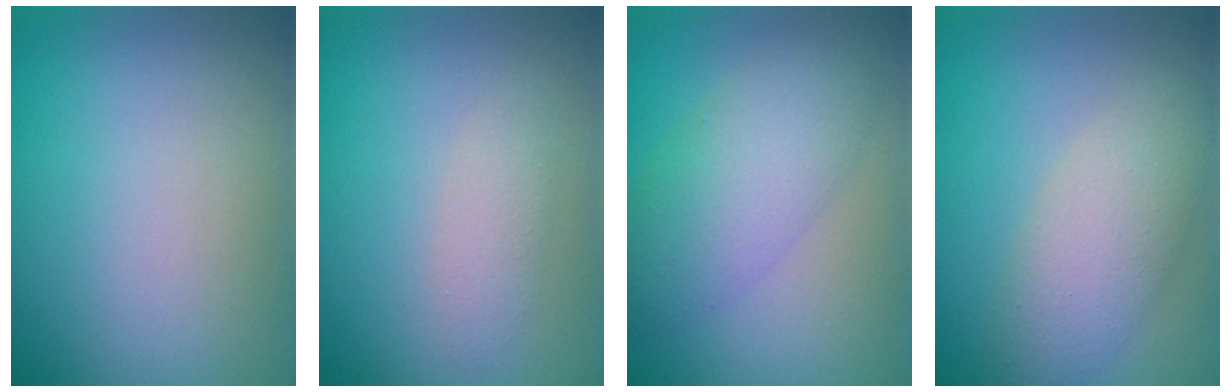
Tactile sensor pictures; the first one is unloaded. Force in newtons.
{"total": 1.5, "press": 1.5, "slide": 0.1}
{"total": 4.9, "press": 4.9, "slide": 0.1}
{"total": 4.1, "press": 4.1, "slide": 0.1}